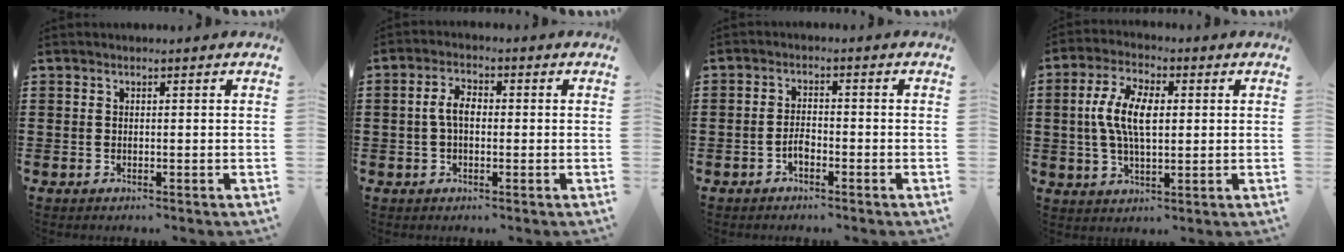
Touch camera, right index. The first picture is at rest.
{"total": 3.9, "force": [-0.1, 2.1, 3.3], "torque": [-0.078, 0.002, -0.007]}
{"total": 2.0, "force": [-1.2, 1.0, 1.3], "torque": [-0.027, 0.004, -0.023]}
{"total": 8.0, "force": [0.5, 3.7, 7.1], "torque": [-0.156, 0.008, 0.002]}